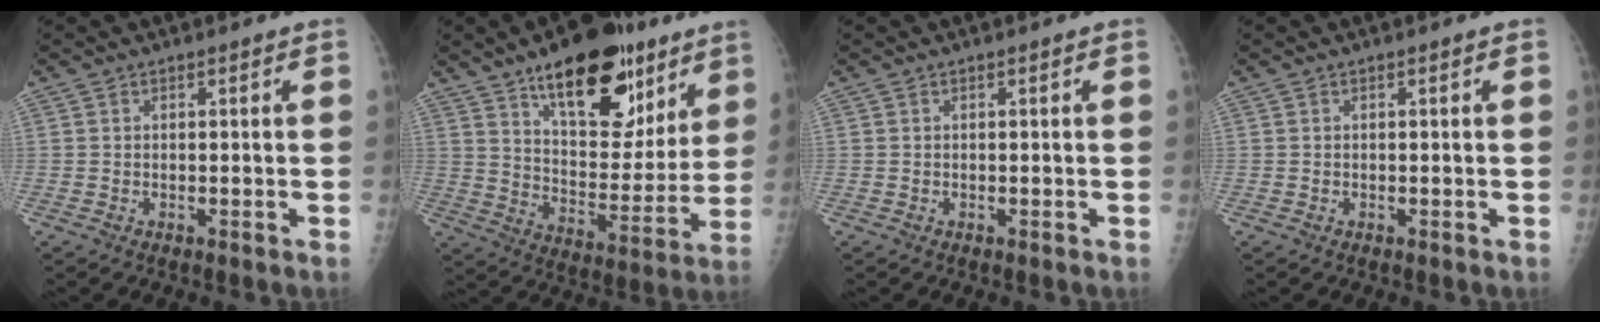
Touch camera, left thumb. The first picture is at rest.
{"total": 23.1, "force": [13.5, 10.8, 15.3], "torque": [-0.173, -0.056, 0.213]}
{"total": 0.0}
{"total": 0.0}